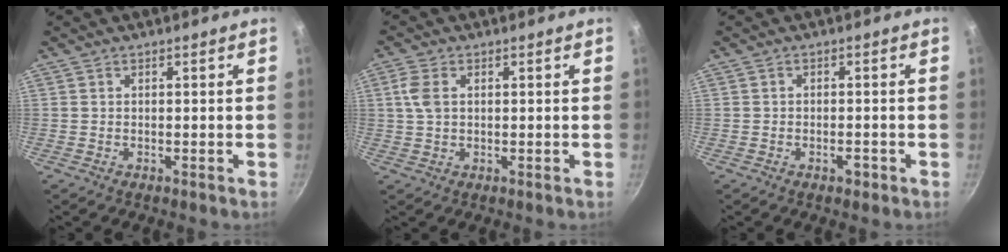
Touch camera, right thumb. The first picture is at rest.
{"total": 4.2, "force": [1.0, 2.7, 3.1], "torque": [-0.066, 0.004, 0.019]}
{"total": 1.8, "force": [-1.0, 1.0, 1.1], "torque": [-0.011, 0.008, -0.014]}